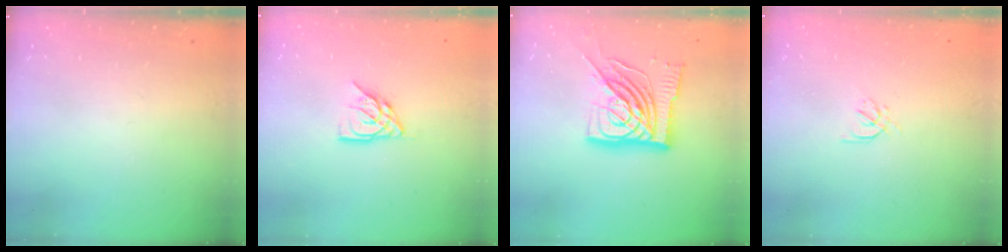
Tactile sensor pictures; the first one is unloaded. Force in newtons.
{"total": 8.2, "press": 8.1, "slide": 0.6}
{"total": 18.2, "press": 18.1, "slide": 1.9}
{"total": 2.1, "press": 2.0, "slide": 0.6}